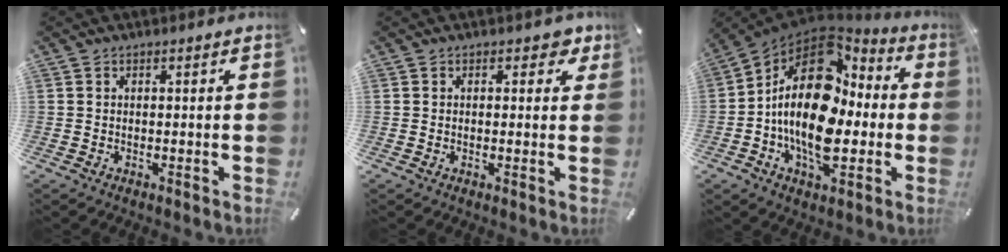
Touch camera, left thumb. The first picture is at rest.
{"total": 2.8, "force": [1.2, 1.8, 1.8], "torque": [-0.008, -0.004, 0.014]}
{"total": 22.9, "force": [-0.5, 14.3, 17.9], "torque": [-0.331, -0.011, -0.008]}